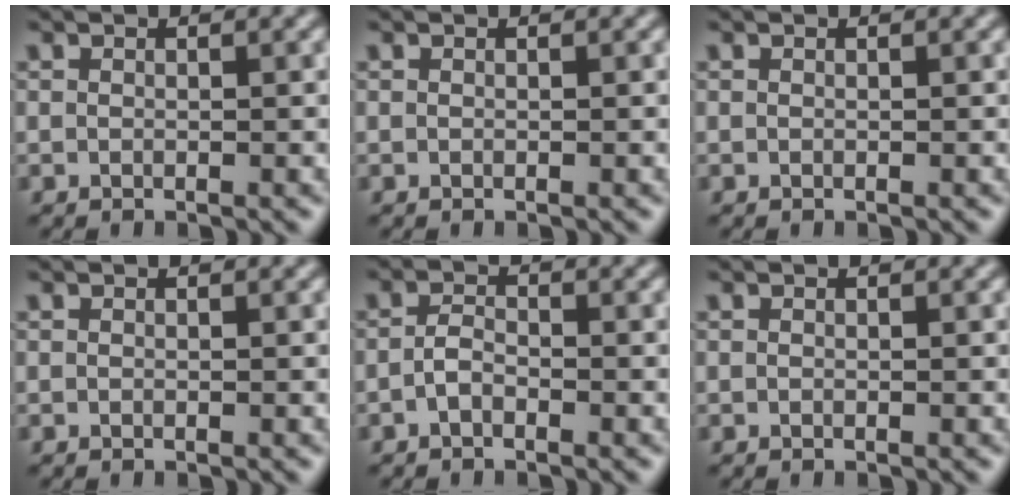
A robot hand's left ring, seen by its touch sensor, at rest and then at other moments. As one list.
[{"total": 0.0}, {"total": 0.0}, {"total": 0.0}, {"total": 1.4, "force": [-0.7, 0.7, 1.0], "torque": [-0.022, 0.003, -0.019]}, {"total": 0.0}]